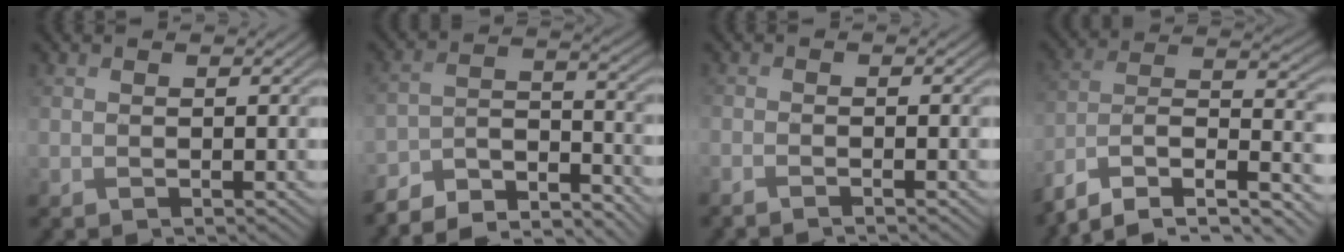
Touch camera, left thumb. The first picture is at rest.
{"total": 9.7, "force": [-9.0, 2.0, 3.1], "torque": [-0.059, 0.004, -0.164]}
{"total": 1.7, "force": [-1.4, 0.2, 1.0], "torque": [-0.014, -0.003, -0.034]}
{"total": 13.9, "force": [-10.0, 5.4, 8.0], "torque": [-0.200, -0.013, -0.176]}